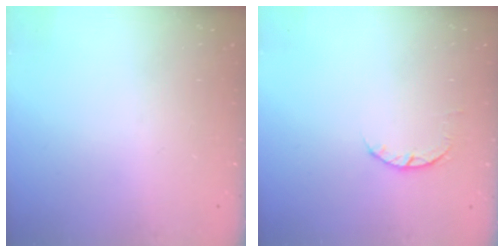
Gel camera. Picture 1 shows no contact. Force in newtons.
{"total": 3.2, "press": 3.2, "slide": 0.4}